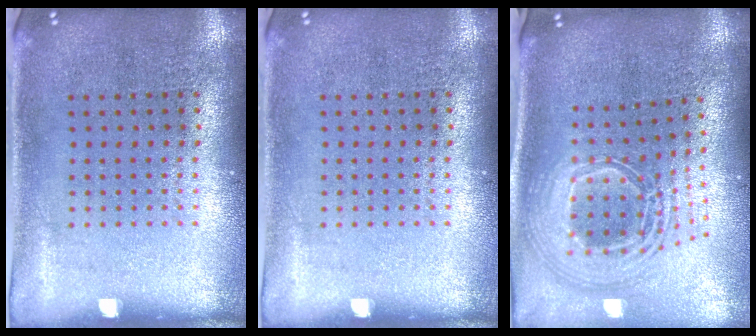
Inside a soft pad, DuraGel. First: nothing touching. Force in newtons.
{"total": 0.0}
{"total": 2.5, "press": 1.9, "slide": 1.7}